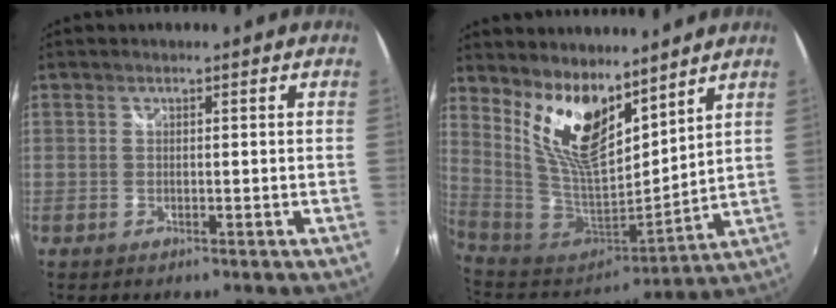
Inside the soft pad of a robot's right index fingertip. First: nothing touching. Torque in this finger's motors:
{"motor_torque": [0.90, 0.94, 0.59, 0.21]}